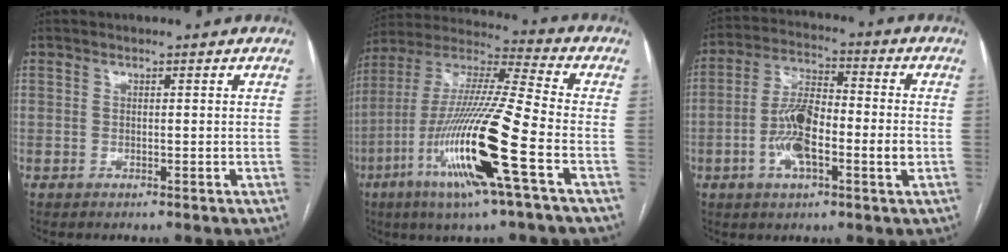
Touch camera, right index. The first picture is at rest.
{"total": 20.6, "force": [-7.5, 0.3, 19.2], "torque": [-0.409, -0.029, -0.151]}
{"total": 11.1, "force": [-2.3, 3.3, 10.4], "torque": [-0.206, 0.016, -0.043]}